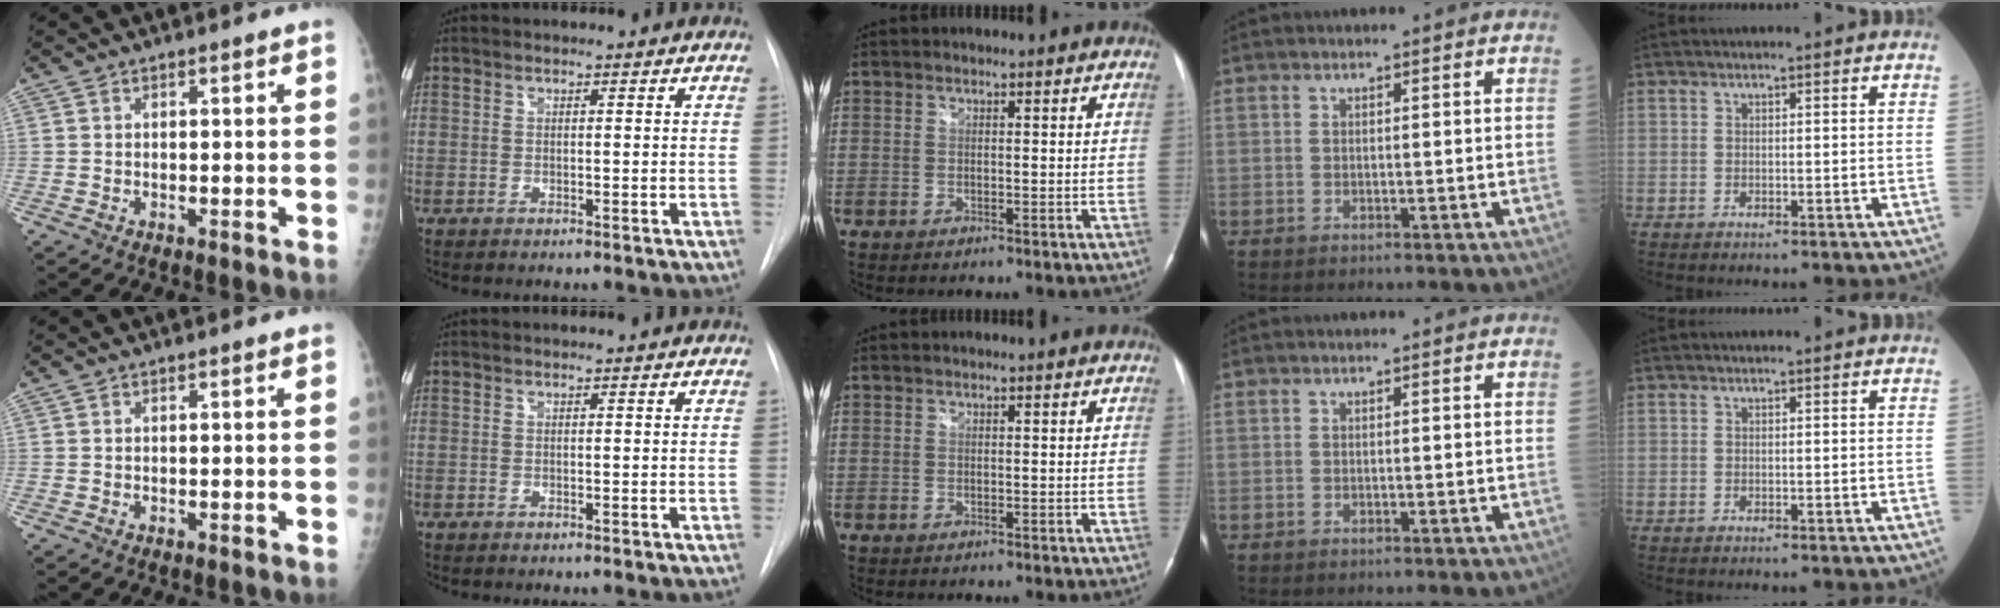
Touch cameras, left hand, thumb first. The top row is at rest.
{}